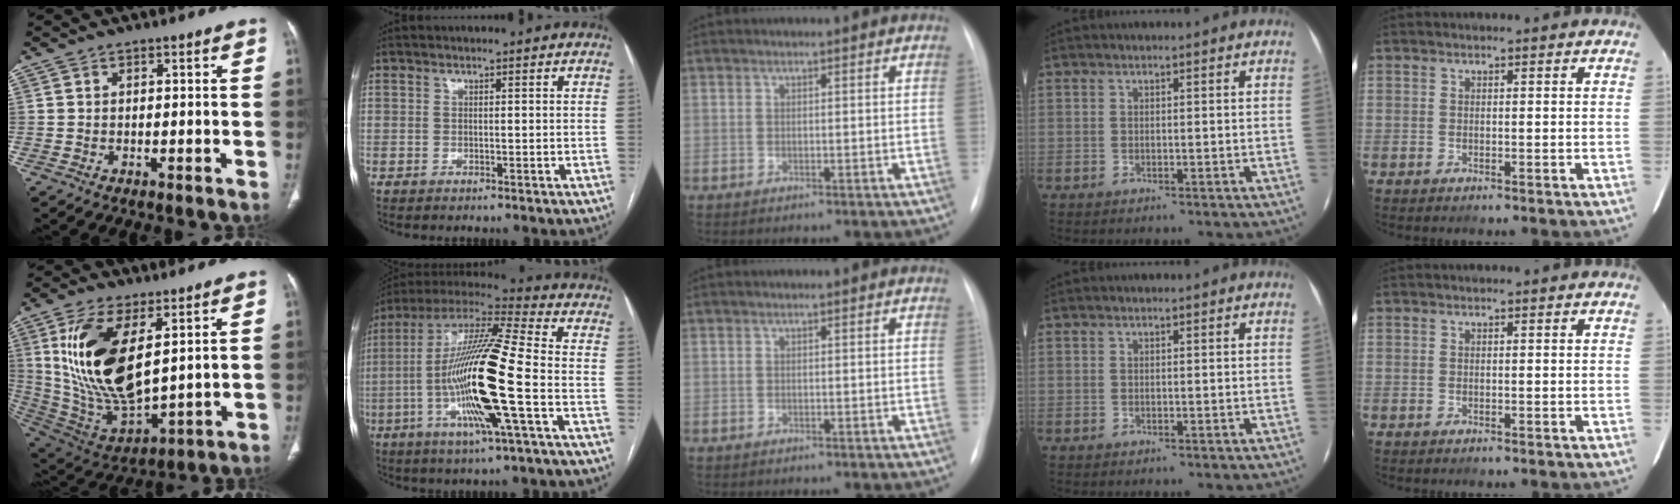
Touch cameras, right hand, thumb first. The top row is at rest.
{"thumb": {"total": 20.5, "force": [6.2, 9.6, 17.0], "torque": [-0.325, -0.030, 0.133]}, "index": {"total": 19.3, "force": [-4.3, 0.4, 18.8], "torque": [-0.374, -0.009, -0.090]}}